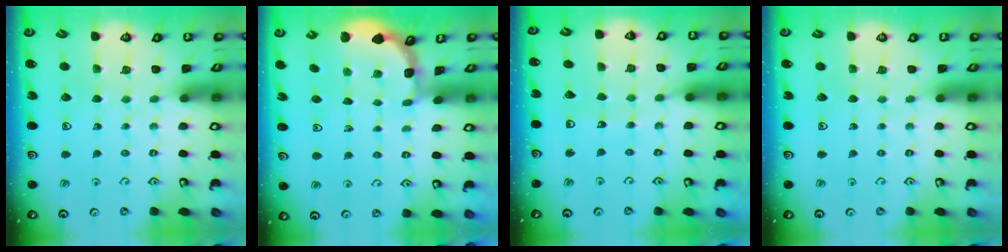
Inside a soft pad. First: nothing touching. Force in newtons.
{"total": 1.7, "press": 1.7, "slide": 0.1}
{"total": 3.4, "press": 3.4, "slide": 0.2}
{"total": 0.0}